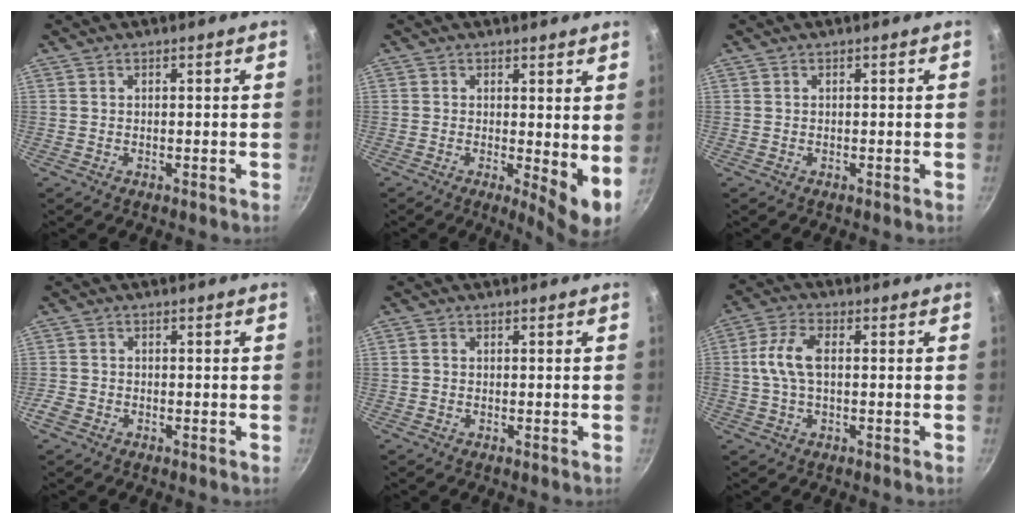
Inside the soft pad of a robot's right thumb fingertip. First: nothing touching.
{"total": 6.0, "force": [0.5, 2.1, 5.6], "torque": [-0.076, -0.018, 0.007]}
{"total": 0.0}
{"total": 2.4, "force": [-1.4, 1.6, 1.0], "torque": [-0.028, 0.006, -0.031]}
{"total": 0.8, "force": [-0.1, 0.7, 0.4], "torque": [-0.007, 0.004, -0.003]}
{"total": 7.4, "force": [0.4, 3.7, 6.4], "torque": [-0.138, 0.018, 0.002]}